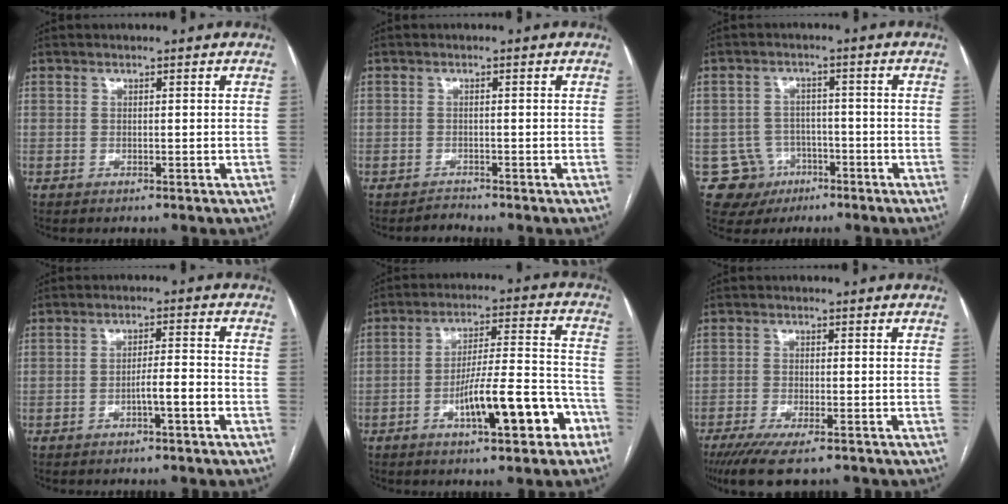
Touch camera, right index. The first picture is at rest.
{"total": 1.2, "force": [-1.1, 0.0, -0.5], "torque": [0.014, -0.006, -0.018]}
{"total": 6.6, "force": [-2.8, 6.0, 0.0], "torque": [0.006, 0.013, -0.035]}
{"total": 3.9, "force": [-1.9, 0.1, 3.4], "torque": [-0.049, 0.008, -0.032]}
{"total": 12.8, "force": [-6.2, 2.5, 10.9], "torque": [-0.170, 0.022, -0.090]}
{"total": 9.2, "force": [-6.9, 2.1, 5.7], "torque": [-0.083, -0.018, -0.108]}